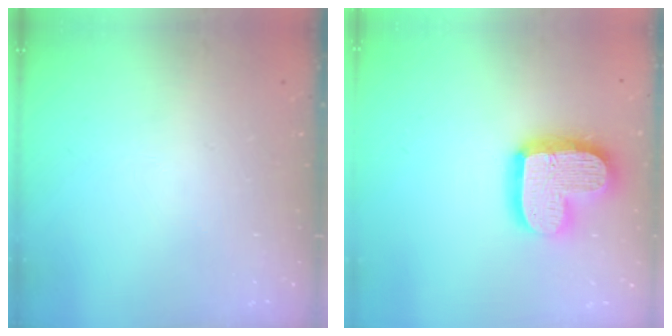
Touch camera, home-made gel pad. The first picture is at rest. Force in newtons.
{"total": 17.8, "press": 17.8, "slide": 1.3}